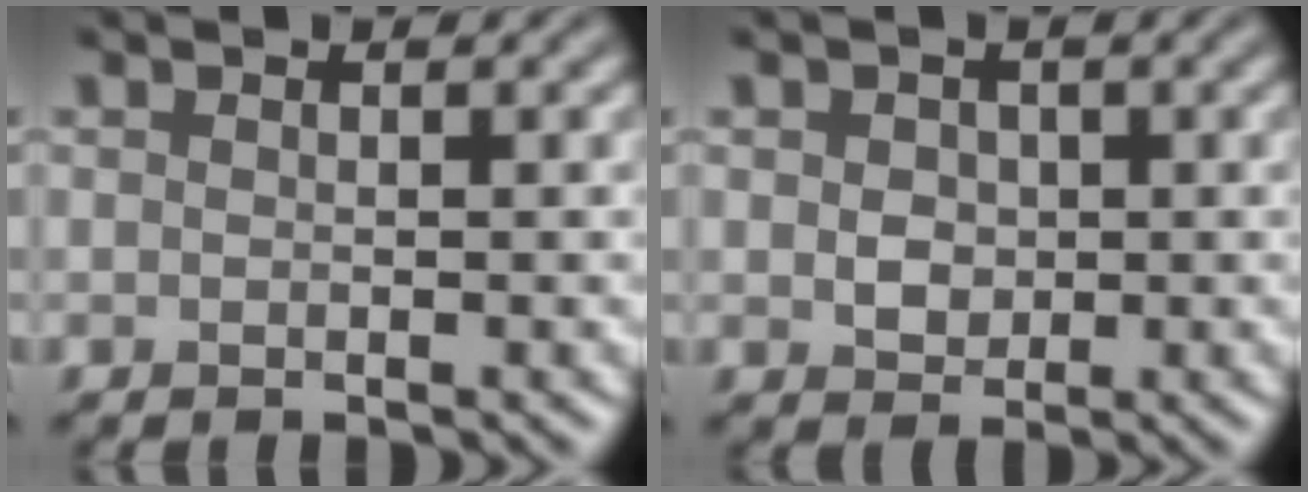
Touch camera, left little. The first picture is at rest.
{"total": 2.1, "force": [0.2, 1.8, 1.0], "torque": [-0.018, -0.002, 0.003]}